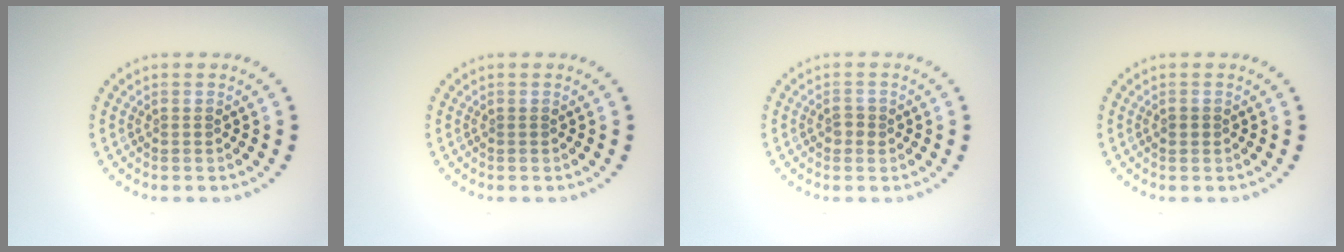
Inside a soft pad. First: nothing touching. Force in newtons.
{"total": 0.0}
{"total": 1.1, "press": 1.1, "slide": 0.3}
{"total": 0.8, "press": 0.8, "slide": 0.1}